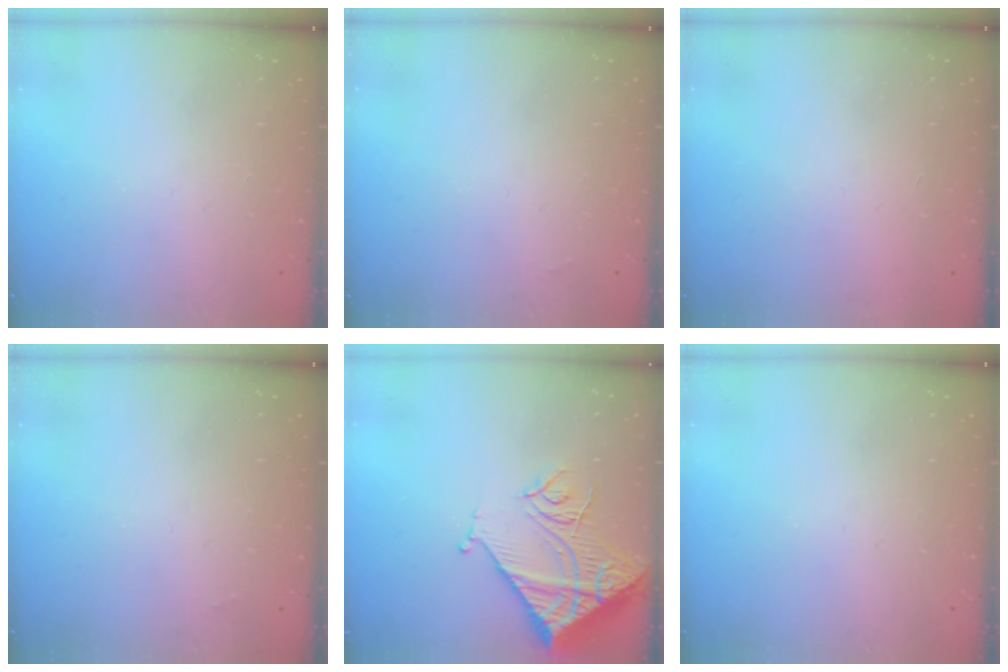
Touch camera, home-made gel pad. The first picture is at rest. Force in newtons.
{"total": 1.3, "press": 1.3, "slide": 0.2}
{"total": 1.6, "press": 1.6, "slide": 0.1}
{"total": 1.3, "press": 1.3, "slide": 0.2}
{"total": 15.5, "press": 15.3, "slide": 1.9}
{"total": 0.0}